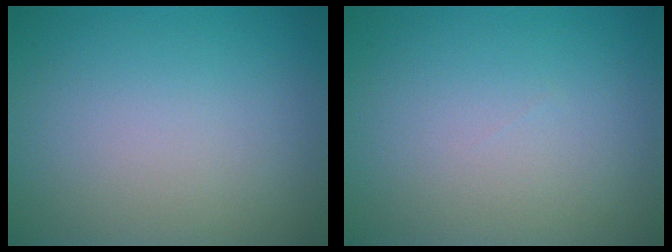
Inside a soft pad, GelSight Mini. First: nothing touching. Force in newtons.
{"total": 0.0}